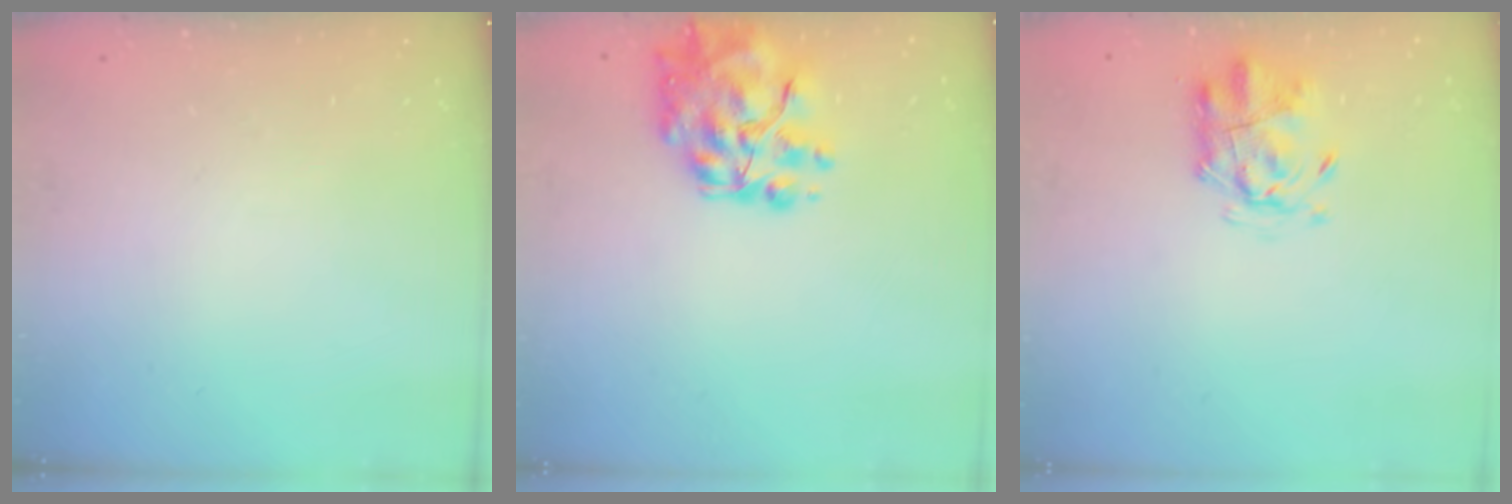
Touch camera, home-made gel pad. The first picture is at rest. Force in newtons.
{"total": 13.6, "press": 13.1, "slide": 3.9}
{"total": 3.5, "press": 3.2, "slide": 1.3}